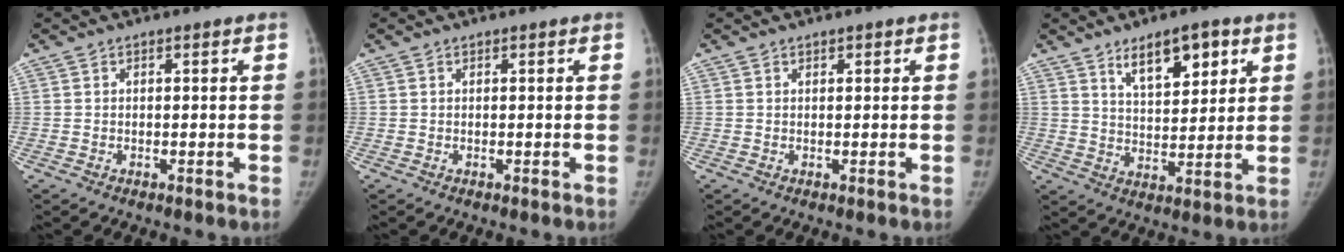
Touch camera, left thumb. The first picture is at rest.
{"total": 0.0}
{"total": 0.6, "force": [0.5, 0.3, 0.3], "torque": [-0.001, -0.002, 0.006]}
{"total": 9.9, "force": [5.5, 4.3, 7.0], "torque": [-0.086, -0.032, 0.094]}